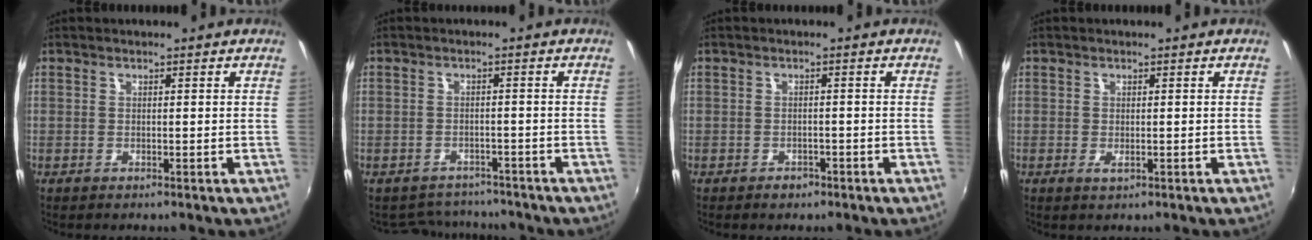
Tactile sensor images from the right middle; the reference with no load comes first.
{"total": 6.7, "force": [-6.1, 2.6, 0.7], "torque": [-0.028, 0.011, -0.086]}
{"total": 2.0, "force": [-1.4, 1.2, 0.7], "torque": [-0.015, -0.002, -0.019]}
{"total": 1.1, "force": [-0.3, 0.5, 1.0], "torque": [-0.017, -0.002, -0.003]}